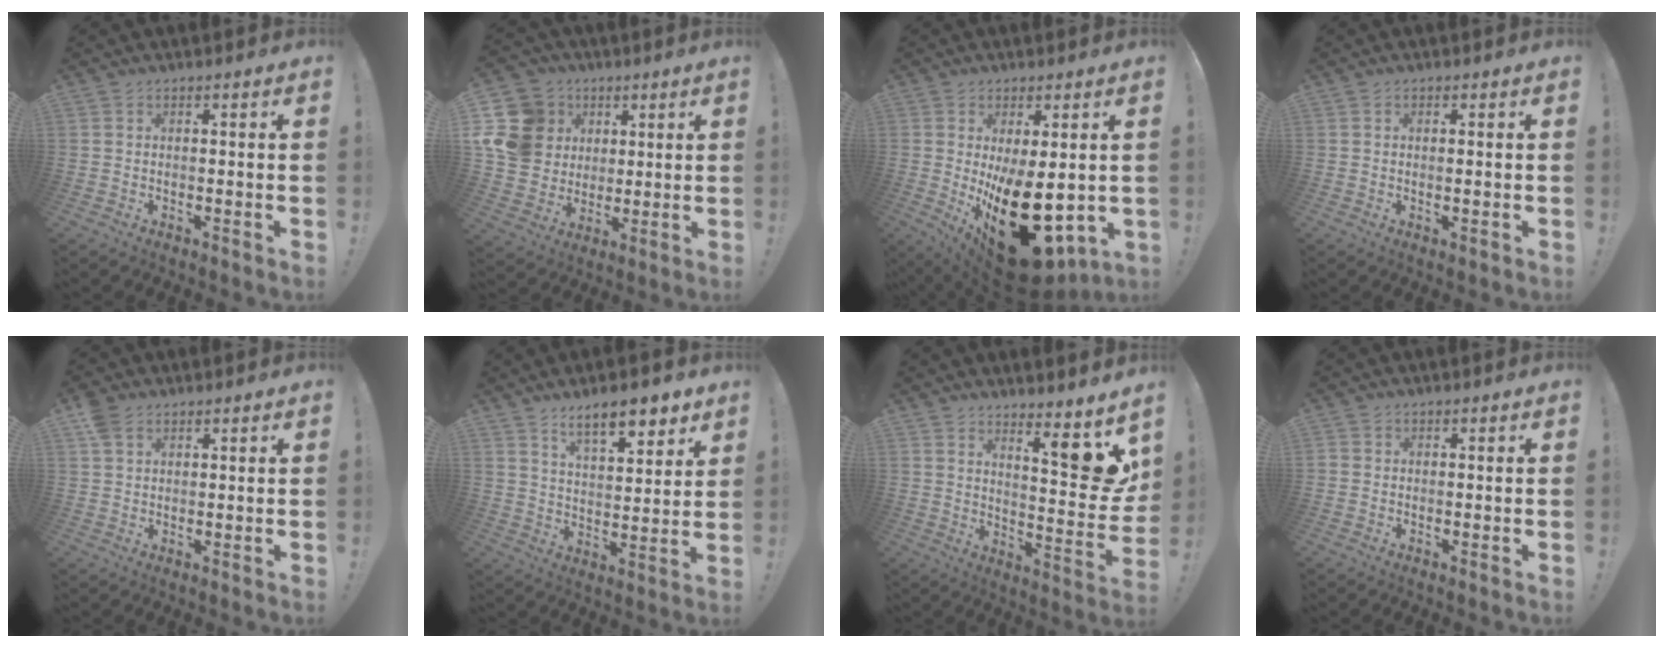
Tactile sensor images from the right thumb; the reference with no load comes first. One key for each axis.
{"total": 16.8, "fx": 4.2, "fy": 14.7, "fz": 7.1, "tx": -0.118, "ty": -0.013, "tz": 0.099}
{"total": 22.9, "fx": -4.5, "fy": 11.0, "fz": 19.5, "tx": -0.257, "ty": 0.001, "tz": -0.044}
{"total": 0.9, "fx": 0.4, "fy": 0.1, "fz": 0.7, "tx": 0.000, "ty": -0.006, "tz": 0.005}
{"total": 4.2, "fx": 2.4, "fy": 2.7, "fz": 2.1, "tx": -0.039, "ty": -0.002, "tz": 0.048}
{"total": 11.2, "fx": 7.9, "fy": 3.4, "fz": 7.2, "tx": -0.099, "ty": -0.046, "tz": 0.134}
{"total": 12.0, "fx": 7.6, "fy": 2.8, "fz": 8.9, "tx": -0.103, "ty": -0.070, "tz": 0.125}
{"total": 0.7, "fx": -0.3, "fy": 0.6, "fz": 0.2, "tx": -0.004, "ty": 0.001, "tz": -0.004}